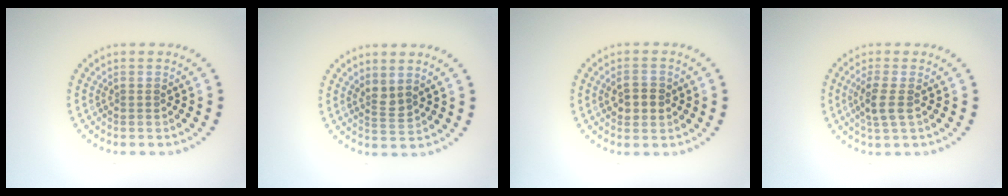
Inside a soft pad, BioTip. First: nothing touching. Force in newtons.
{"total": 1.6, "press": 1.3, "slide": 1.0}
{"total": 2.5, "press": 2.5, "slide": 0.3}
{"total": 2.4, "press": 2.1, "slide": 1.0}